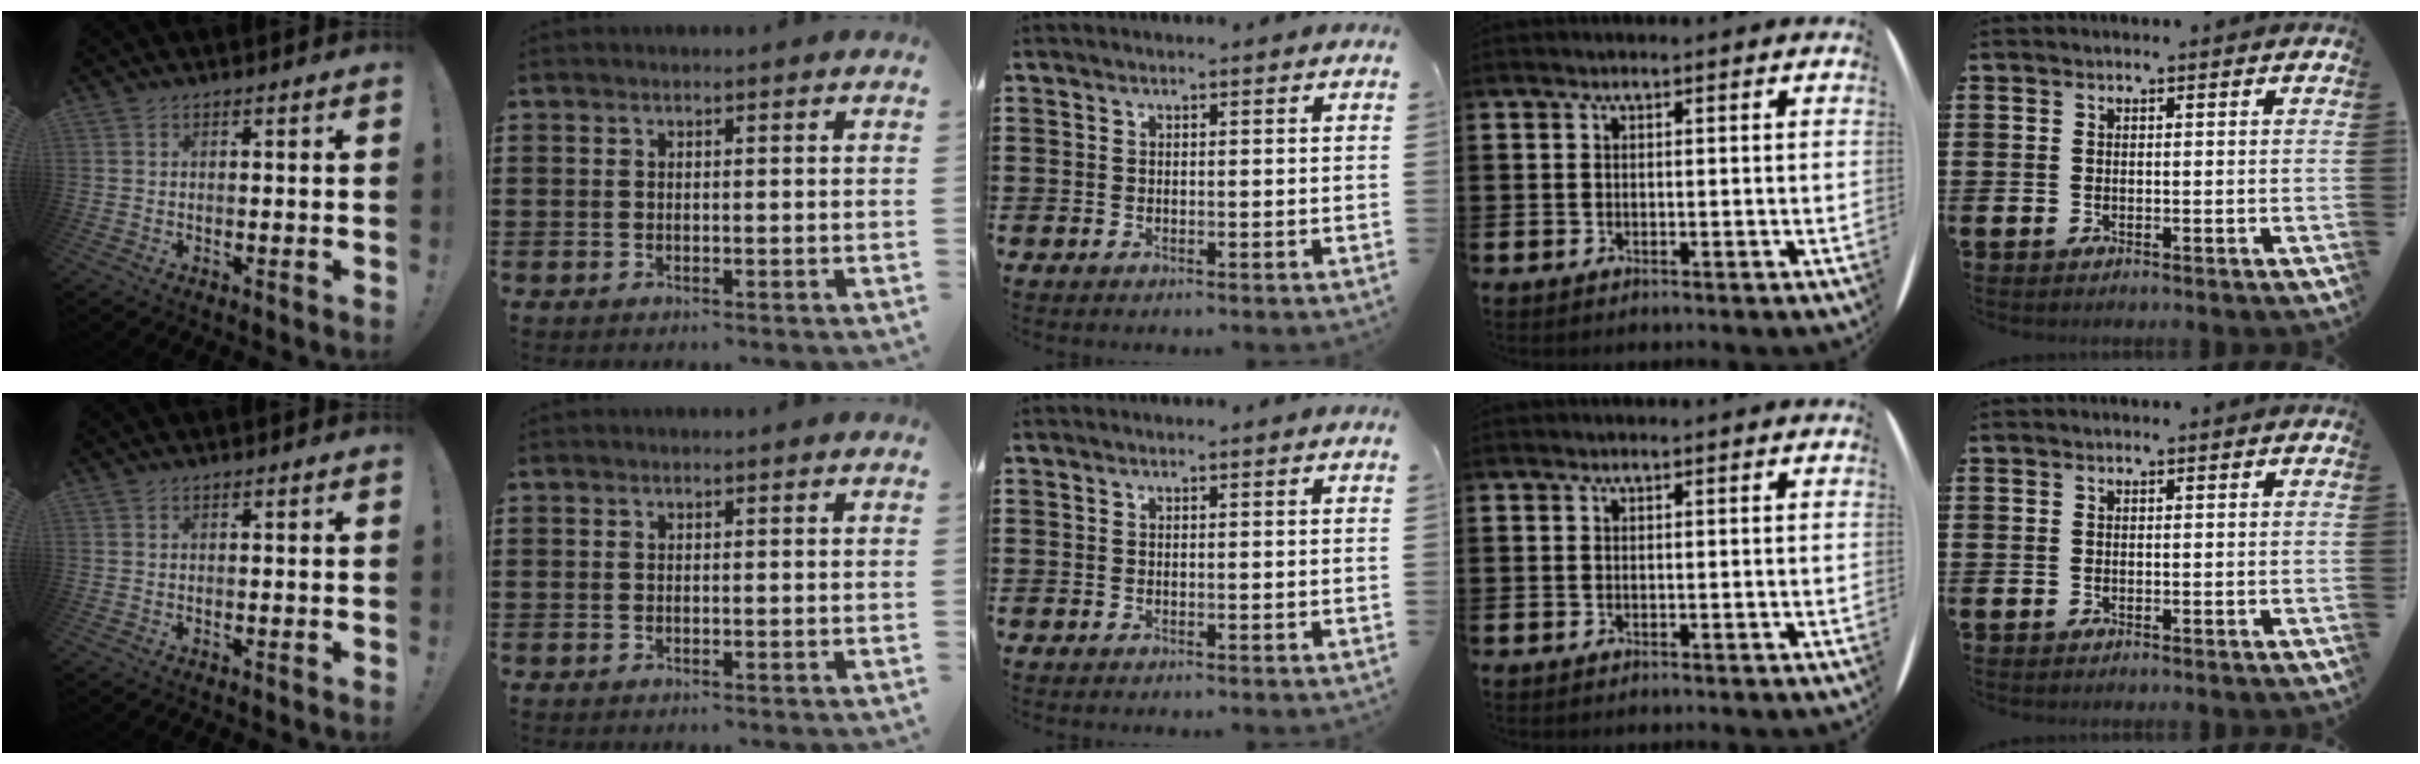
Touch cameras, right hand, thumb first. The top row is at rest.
{}